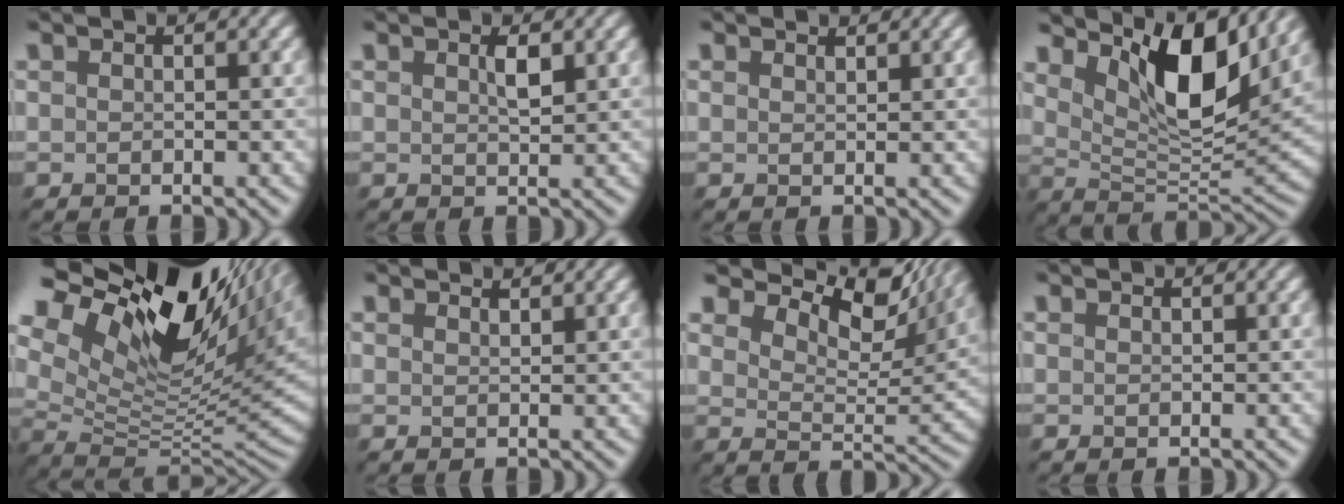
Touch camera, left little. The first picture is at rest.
{"total": 1.3, "force": [0.4, 0.4, 1.2], "torque": [-0.021, -0.001, 0.007]}
{"total": 1.0, "force": [1.0, 0.1, 0.1], "torque": [-0.006, 0.003, 0.017]}
{"total": 9.1, "force": [4.4, 3.9, 6.9], "torque": [-0.114, -0.009, 0.074]}
{"total": 17.5, "force": [8.3, 8.7, 12.7], "torque": [-0.225, 0.025, 0.151]}
{"total": 1.4, "force": [1.4, 0.1, 0.3], "torque": [-0.008, 0.004, 0.020]}
{"total": 10.9, "force": [7.9, 4.2, 6.2], "torque": [-0.108, 0.001, 0.113]}
{"total": 0.0}